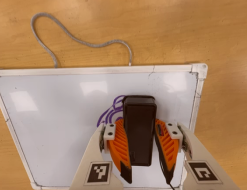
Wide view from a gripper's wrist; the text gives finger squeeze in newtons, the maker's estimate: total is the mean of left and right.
{"total": 14.1, "left": 13.8, "right": 14.3}